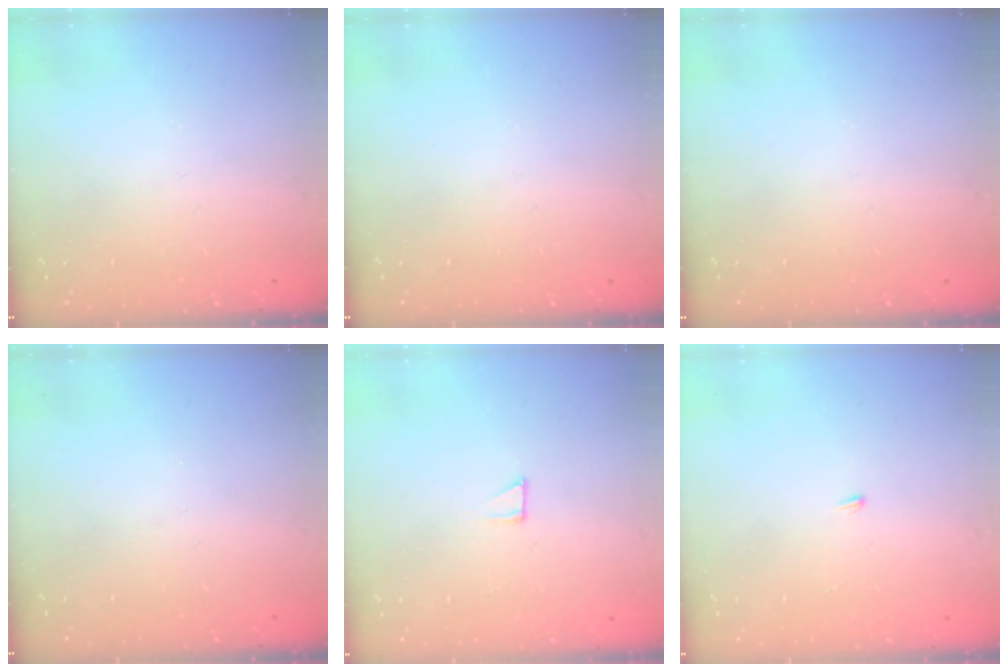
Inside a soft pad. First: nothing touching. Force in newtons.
{"total": 0.0}
{"total": 0.0}
{"total": 0.0}
{"total": 3.6, "press": 3.6, "slide": 0.3}
{"total": 3.3, "press": 3.3, "slide": 0.2}